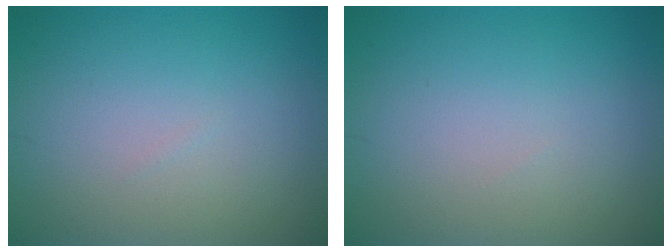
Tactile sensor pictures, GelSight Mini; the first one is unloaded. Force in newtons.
{"total": 0.0}